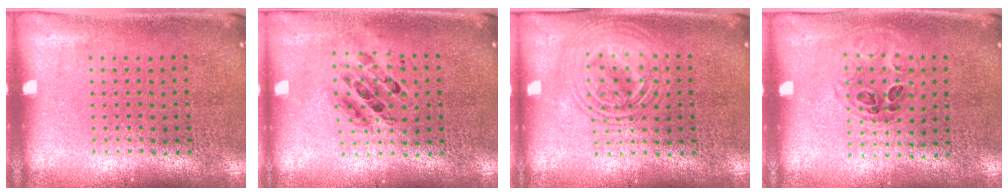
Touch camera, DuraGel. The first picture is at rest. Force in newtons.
{"total": 0.7, "press": 0.7, "slide": 0.1}
{"total": 2.9, "press": 2.9, "slide": 0.4}
{"total": 0.9, "press": 0.7, "slide": 0.5}